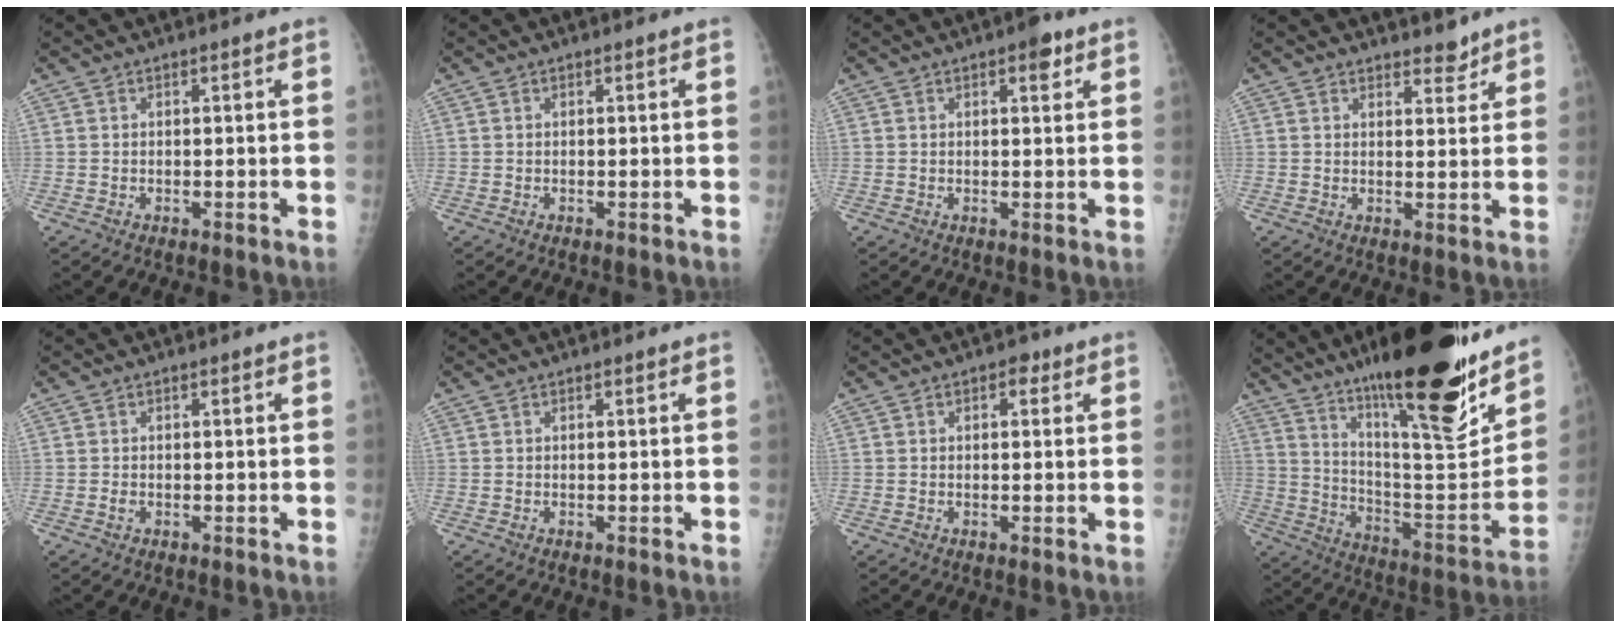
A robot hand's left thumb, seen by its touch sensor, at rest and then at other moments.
{"total": 0.0}
{"total": 3.0, "force": [1.7, 1.3, 2.2], "torque": [-0.018, -0.004, 0.019]}
{"total": 3.2, "force": [2.8, 1.3, 0.9], "torque": [0.006, -0.020, 0.039]}
{"total": 0.7, "force": [-0.1, 0.5, 0.4], "torque": [-0.007, 0.000, -0.003]}
{"total": 0.0}
{"total": 2.2, "force": [1.0, 1.4, 1.4], "torque": [-0.005, 0.001, 0.009]}
{"total": 28.1, "force": [19.0, 6.1, 19.8], "torque": [-0.276, -0.088, 0.306]}